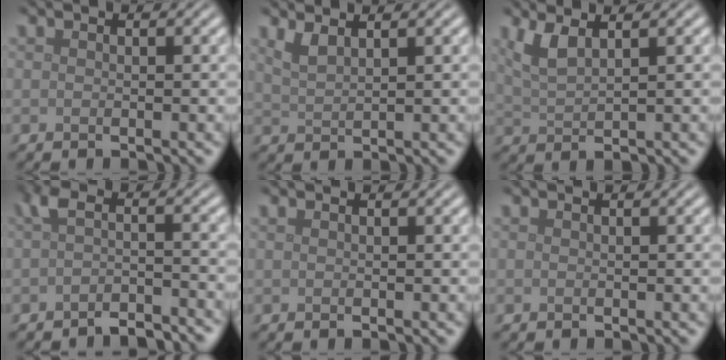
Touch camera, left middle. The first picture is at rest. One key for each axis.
{"total": 1.9, "fx": 1.4, "fy": 0.6, "fz": 1.2, "tx": -0.023, "ty": 0.001, "tz": 0.031}
{"total": 2.9, "fx": 1.6, "fy": 0.9, "fz": 2.3, "tx": -0.048, "ty": 0.000, "tz": 0.034}
{"total": 3.3, "fx": -2.2, "fy": 1.0, "fz": 2.2, "tx": -0.038, "ty": -0.008, "tz": -0.043}
{"total": 0.5, "fx": 0.0, "fy": 0.1, "fz": 0.5, "tx": -0.008, "ty": 0.003, "tz": 0.000}
{"total": 0.0}